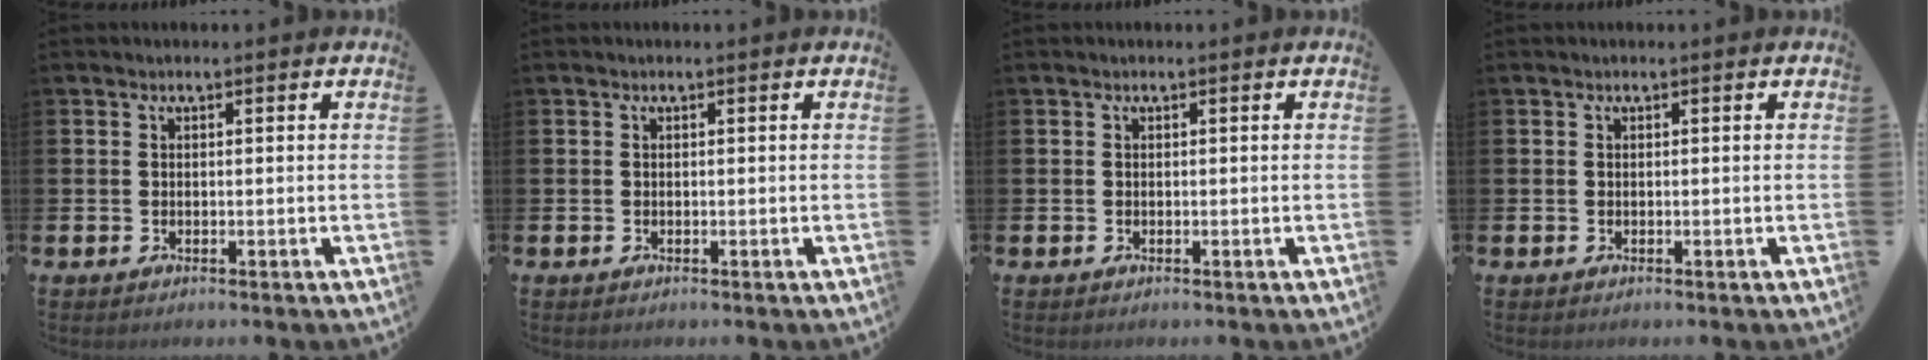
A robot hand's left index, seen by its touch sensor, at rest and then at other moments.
{"total": 0.0}
{"total": 0.0}
{"total": 0.0}